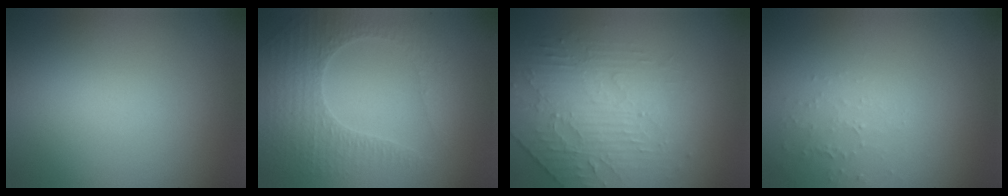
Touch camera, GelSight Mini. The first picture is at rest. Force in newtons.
{"total": 4.5, "press": 3.3, "slide": 3.1}
{"total": 4.5, "press": 3.4, "slide": 3.0}
{"total": 1.3, "press": 1.3, "slide": 0.4}